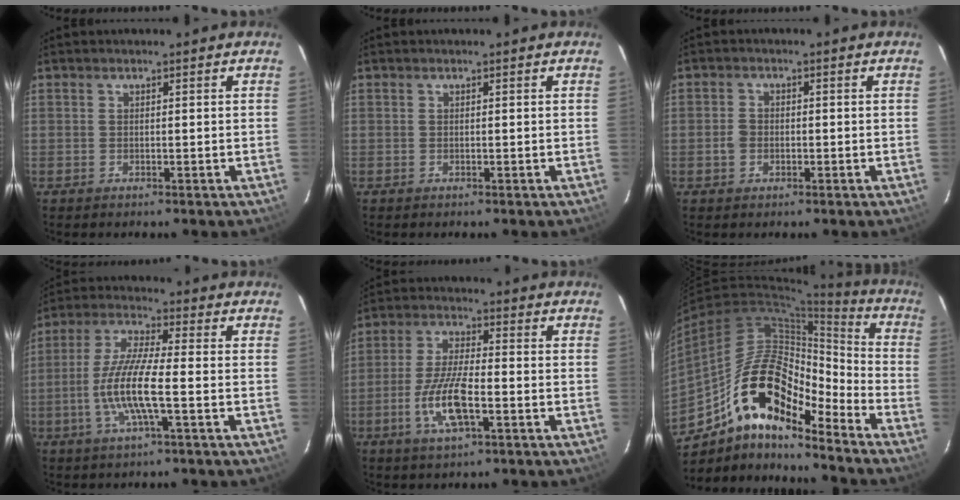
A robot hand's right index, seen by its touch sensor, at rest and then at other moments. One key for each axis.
{"total": 0.0}
{"total": 2.6, "fx": -0.8, "fy": 2.1, "fz": 1.3, "tx": -0.025, "ty": 0.005, "tz": -0.017}
{"total": 10.8, "fx": -3.0, "fy": 1.2, "fz": 10.3, "tx": -0.217, "ty": -0.002, "tz": -0.061}
{"total": 9.7, "fx": -3.7, "fy": 2.6, "fz": 8.5, "tx": -0.178, "ty": -0.004, "tz": -0.073}
{"total": 19.5, "fx": -12.9, "fy": 7.1, "fz": 12.7, "tx": -0.221, "ty": 0.005, "tz": -0.241}